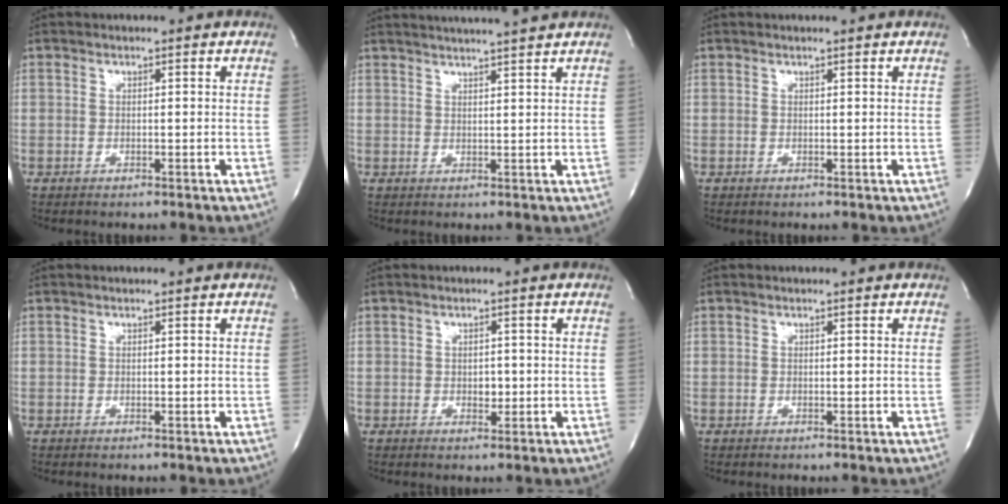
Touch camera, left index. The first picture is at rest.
{"total": 9.0, "force": [8.2, -1.1, 3.5], "torque": [-0.056, 0.011, 0.111]}
{"total": 1.6, "force": [1.5, -0.3, 0.5], "torque": [-0.006, 0.005, 0.021]}
{"total": 0.0}
{"total": 1.3, "force": [-0.1, 0.9, 1.0], "torque": [-0.012, 0.000, 0.002]}
{"total": 0.0}